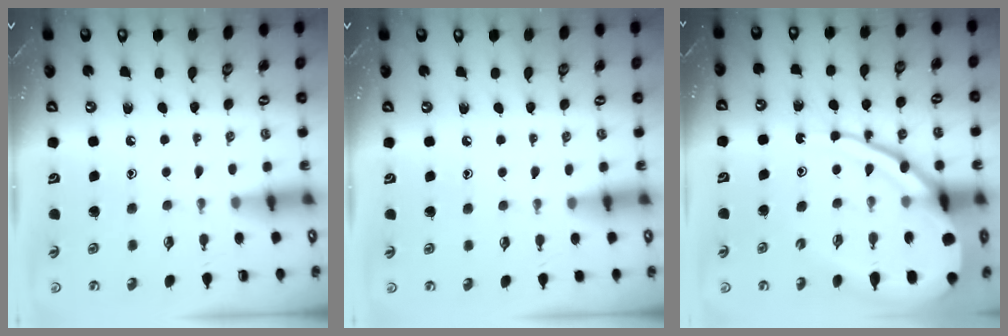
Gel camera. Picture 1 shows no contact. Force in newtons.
{"total": 4.0, "press": 4.0, "slide": 0.6}
{"total": 19.1, "press": 18.9, "slide": 2.0}